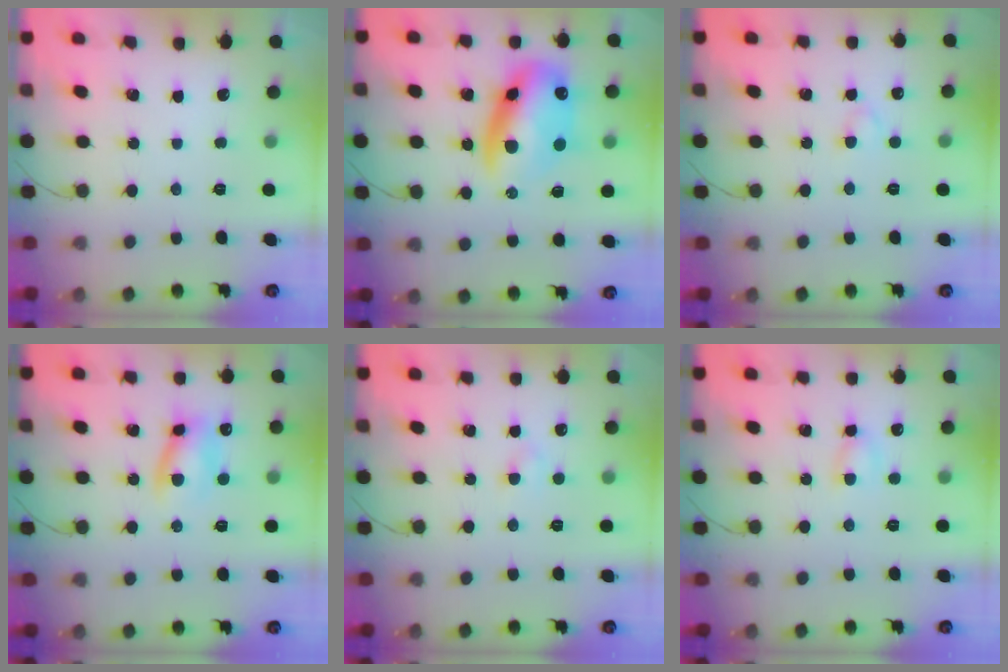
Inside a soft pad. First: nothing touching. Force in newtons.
{"total": 14.5, "press": 14.1, "slide": 3.5}
{"total": 2.3, "press": 2.1, "slide": 1.0}
{"total": 8.3, "press": 8.2, "slide": 1.4}
{"total": 2.4, "press": 2.3, "slide": 0.8}
{"total": 3.9, "press": 3.7, "slide": 1.0}